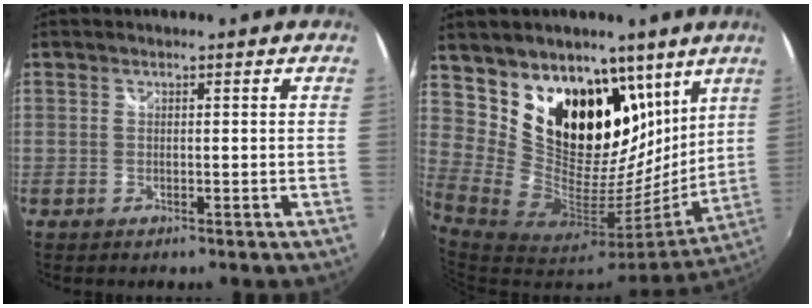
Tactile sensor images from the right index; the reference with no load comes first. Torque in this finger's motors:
{"motor_torque": [1.67, 0.47, 1.05, 0.14]}